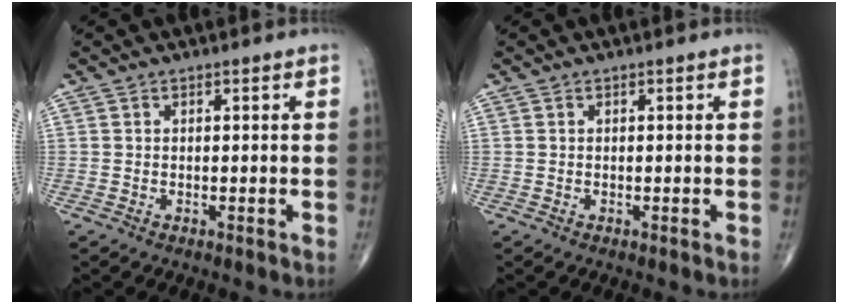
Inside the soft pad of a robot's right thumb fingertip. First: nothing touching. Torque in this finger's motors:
{"motor_torque": [0.01, 0.01, -0.03, -0.03, 0.01]}